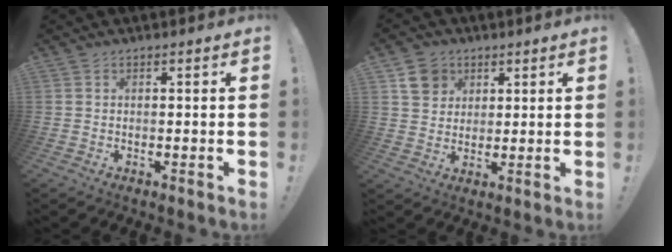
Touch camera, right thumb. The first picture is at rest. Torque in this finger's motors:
{"motor_torque": [0.48, 0.32, 0.29, 0.06, -0.02]}